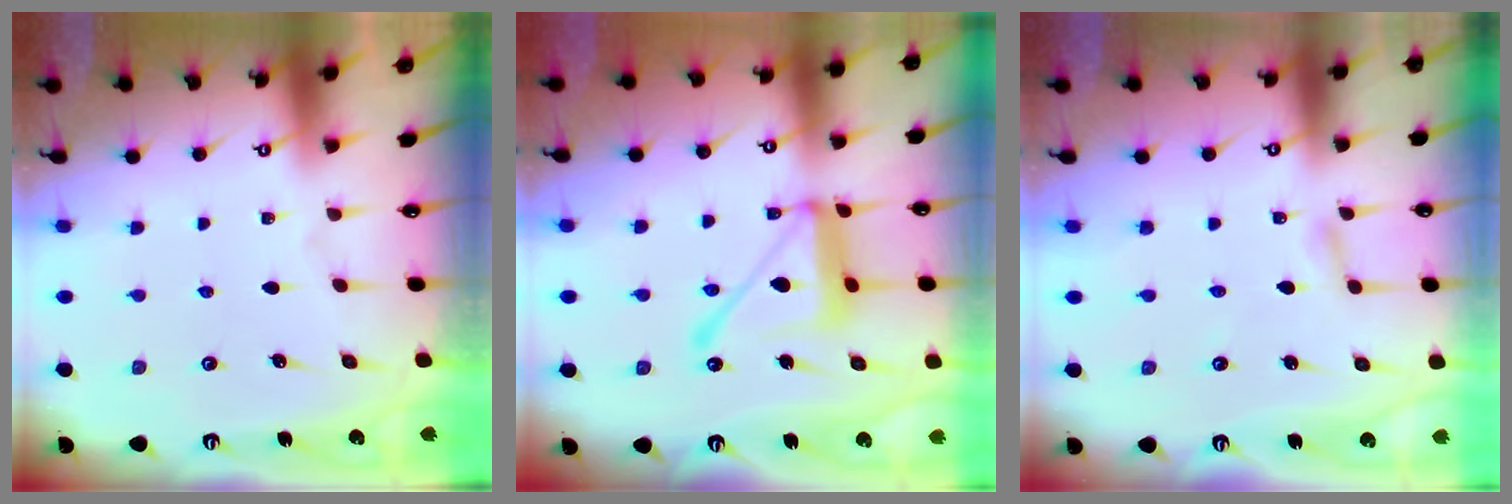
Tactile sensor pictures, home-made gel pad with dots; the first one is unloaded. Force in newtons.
{"total": 18.8, "press": 18.8, "slide": 1.7}
{"total": 3.0, "press": 2.9, "slide": 0.4}